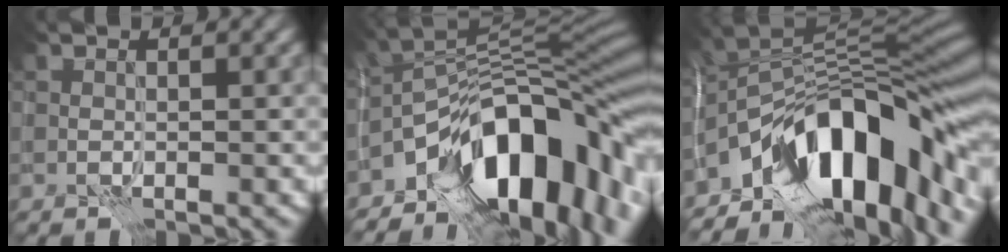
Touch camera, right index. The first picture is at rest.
{"total": 14.0, "force": [-6.9, 6.7, 10.1], "torque": [-0.134, 0.019, -0.119]}
{"total": 14.2, "force": [-6.9, 7.2, 10.2], "torque": [-0.141, 0.020, -0.121]}